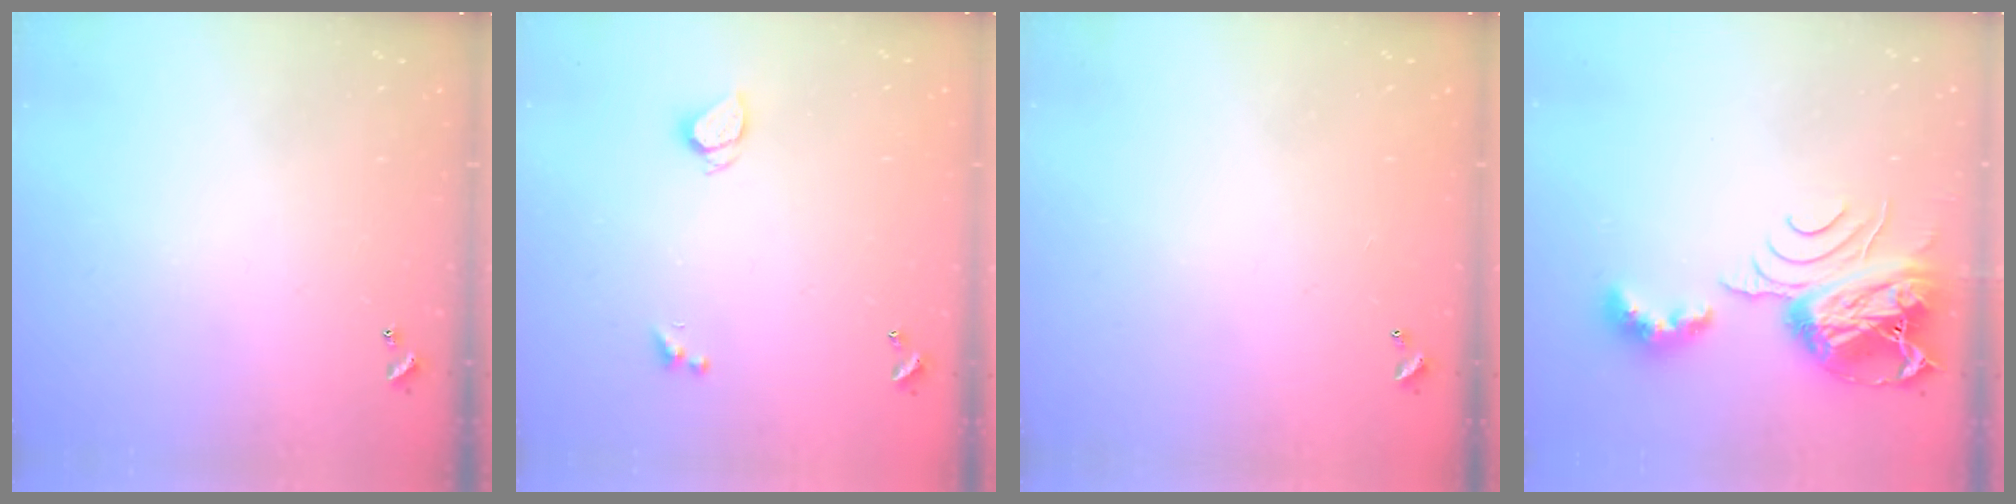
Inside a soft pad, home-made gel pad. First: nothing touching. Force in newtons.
{"total": 1.8, "press": 1.7, "slide": 0.5}
{"total": 3.0, "press": 3.0, "slide": 0.1}
{"total": 10.6, "press": 10.5, "slide": 1.3}